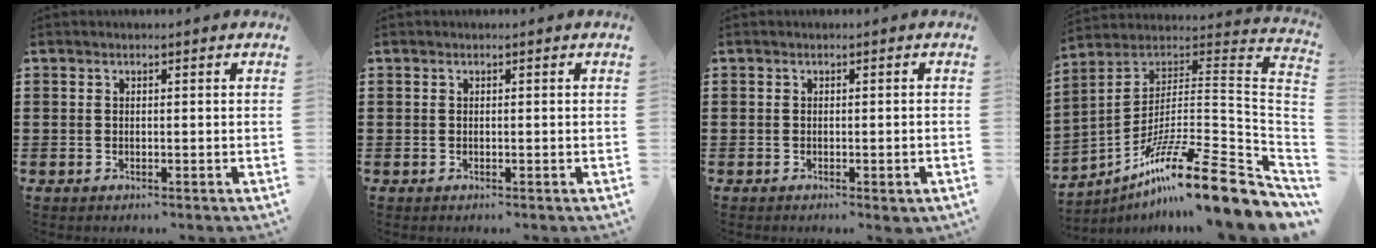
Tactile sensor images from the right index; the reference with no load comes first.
{"total": 0.0}
{"total": 0.6, "force": [-0.4, 0.1, 0.4], "torque": [-0.009, -0.004, -0.006]}
{"total": 17.0, "force": [-11.5, 0.5, 12.4], "torque": [-0.196, 0.020, -0.208]}